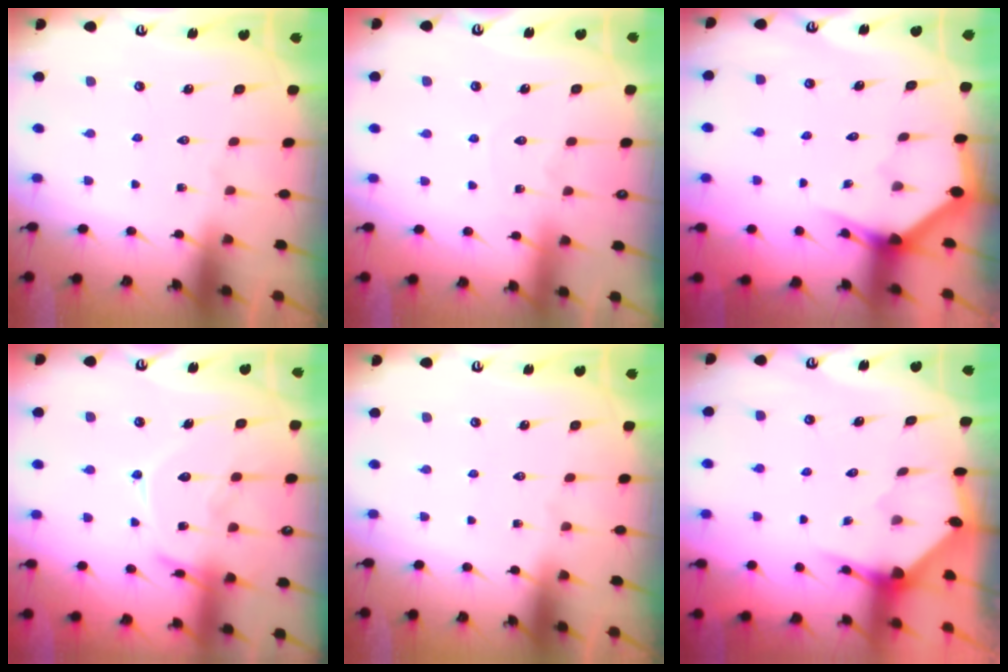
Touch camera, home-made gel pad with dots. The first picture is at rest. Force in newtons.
{"total": 5.0, "press": 5.0, "slide": 0.6}
{"total": 2.9, "press": 2.9, "slide": 0.1}
{"total": 15.5, "press": 15.5, "slide": 1.2}
{"total": 0.0}
{"total": 3.4, "press": 3.4, "slide": 0.3}